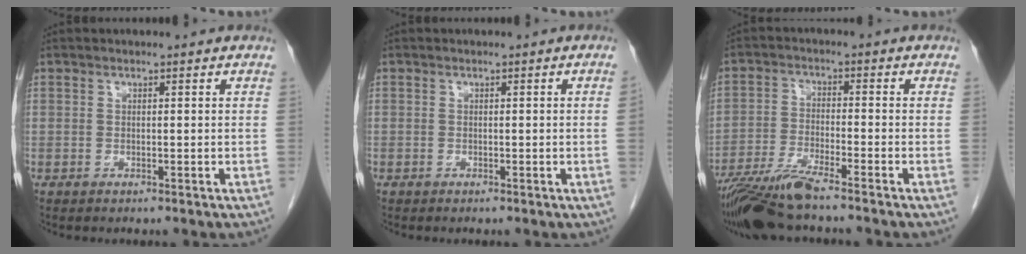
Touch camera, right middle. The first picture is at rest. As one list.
[{"total": 0.7, "force": [-0.1, -0.3, 0.6], "torque": [0.002, 0.002, -0.001]}, {"total": 8.9, "force": [-7.5, -0.3, 4.8], "torque": [-0.087, -0.025, -0.138]}]